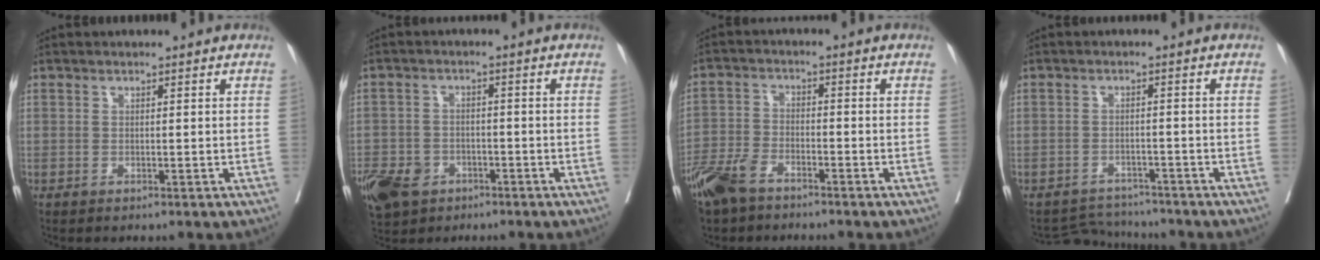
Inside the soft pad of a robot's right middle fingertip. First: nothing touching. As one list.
[{"total": 9.9, "force": [-5.6, 7.0, 4.1], "torque": [-0.095, -0.001, -0.092]}, {"total": 6.9, "force": [-5.3, 2.7, 3.4], "torque": [-0.083, -0.010, -0.106]}, {"total": 4.5, "force": [-4.4, 0.4, -1.1], "torque": [0.013, 0.004, -0.069]}]